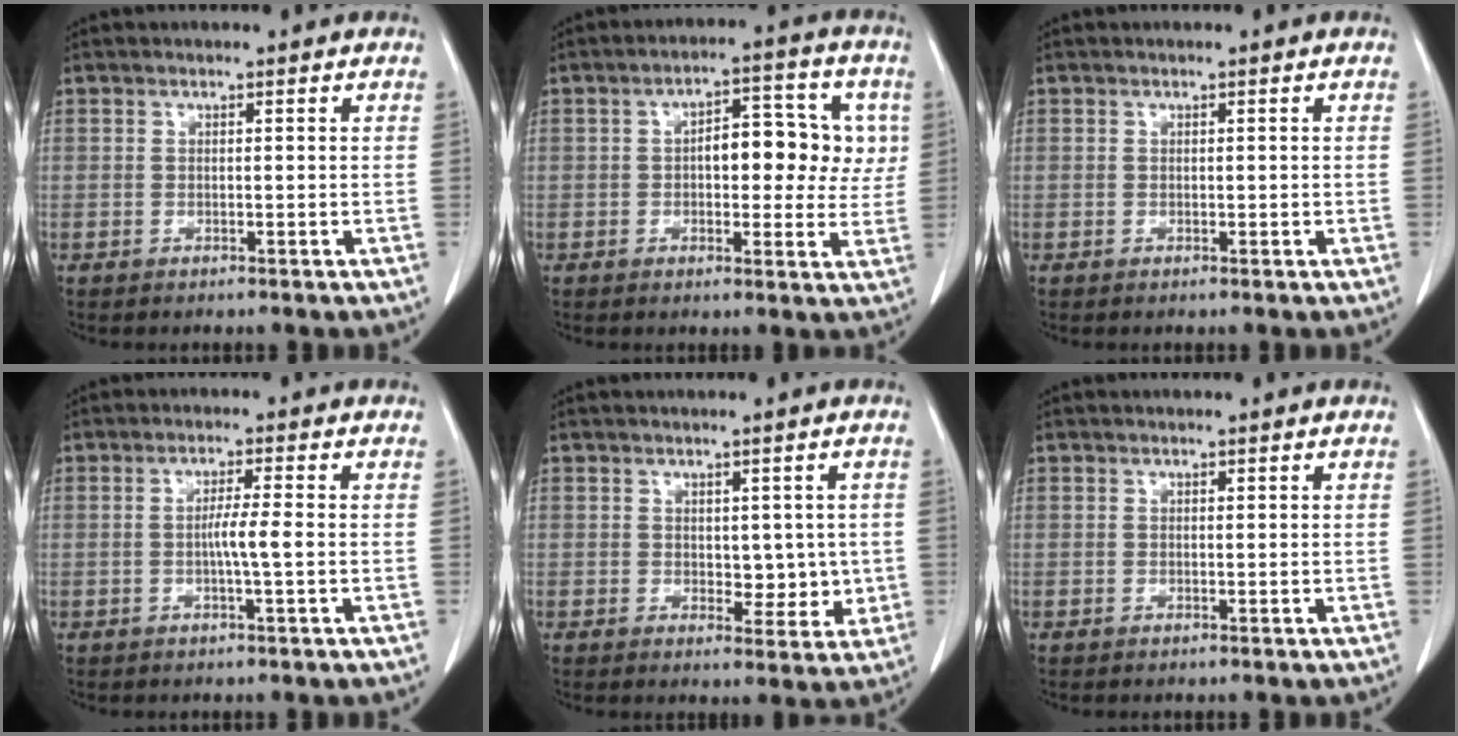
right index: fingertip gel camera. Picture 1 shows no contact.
{"total": 10.1, "force": [1.3, 4.7, 8.9], "torque": [-0.108, 0.035, 0.019]}
{"total": 0.6, "force": [0.0, 0.4, 0.4], "torque": [-0.007, 0.000, 0.002]}
{"total": 3.4, "force": [-0.5, -0.4, 3.4], "torque": [-0.059, -0.001, -0.009]}
{"total": 4.7, "force": [0.1, 2.8, 3.7], "torque": [-0.036, -0.005, 0.010]}
{"total": 0.0}